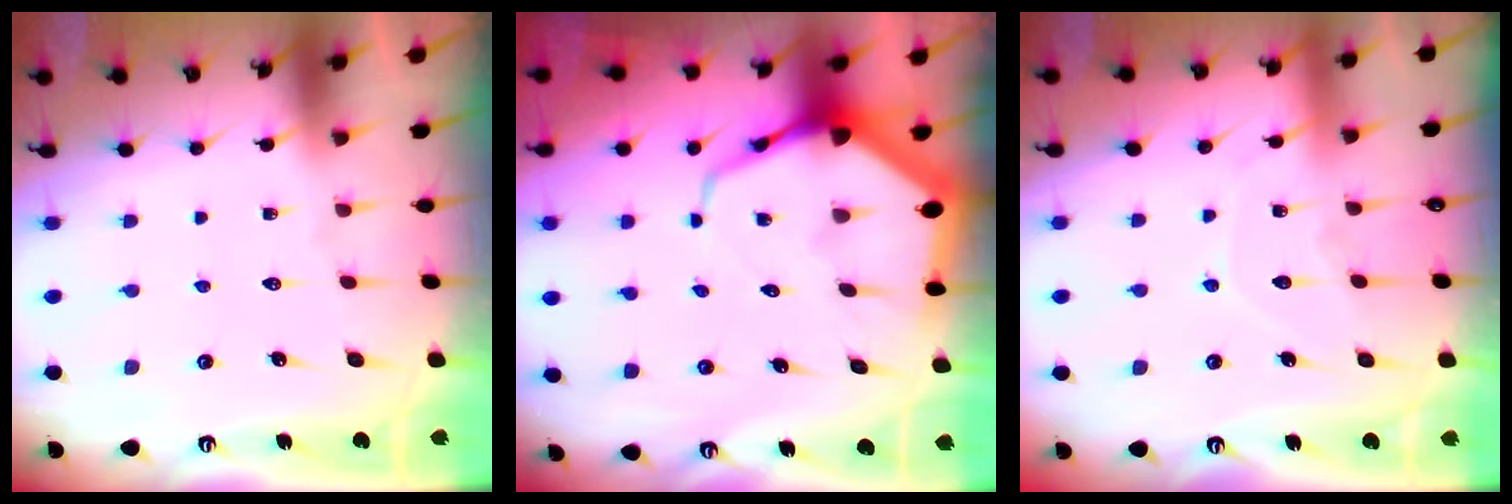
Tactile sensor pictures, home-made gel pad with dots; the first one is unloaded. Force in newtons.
{"total": 8.8, "press": 8.7, "slide": 0.9}
{"total": 6.8, "press": 6.8, "slide": 0.7}